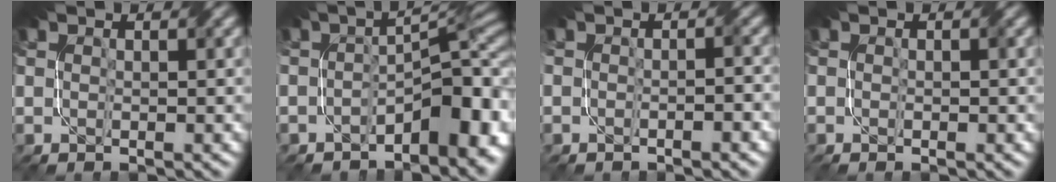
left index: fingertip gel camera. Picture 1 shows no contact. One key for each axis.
{"total": 8.7, "fx": -3.4, "fy": 4.3, "fz": 6.8, "tx": -0.080, "ty": 0.003, "tz": -0.049}
{"total": 1.9, "fx": -1.3, "fy": 0.5, "fz": 1.3, "tx": -0.008, "ty": 0.003, "tz": -0.016}
{"total": 0.9, "fx": -0.4, "fy": 0.4, "fz": 0.7, "tx": -0.007, "ty": -0.003, "tz": 0.000}